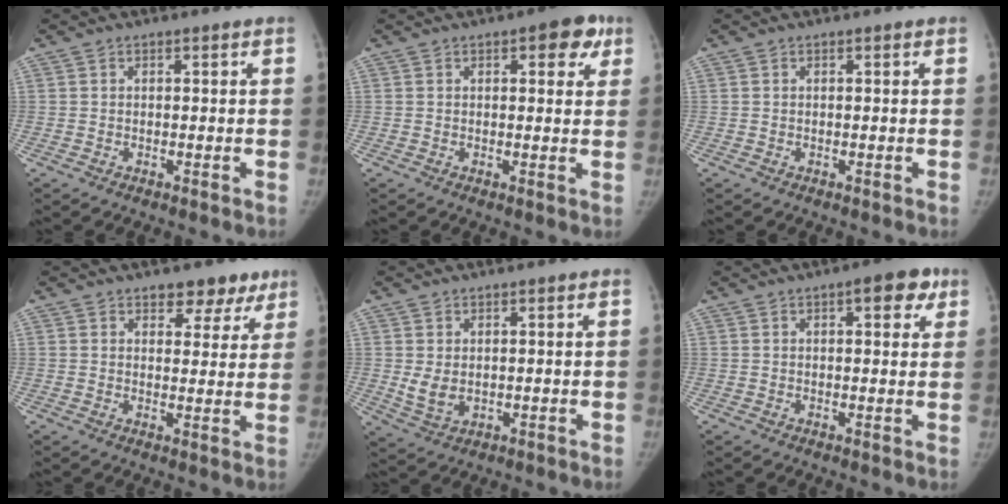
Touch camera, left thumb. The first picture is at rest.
{"total": 5.9, "force": [2.8, 2.8, 4.4], "torque": [-0.022, -0.004, 0.026]}
{"total": 0.0}
{"total": 6.5, "force": [4.5, 4.0, 2.4], "torque": [0.016, -0.019, 0.060]}
{"total": 4.0, "force": [0.4, 2.8, 2.8], "torque": [-0.042, -0.012, 0.020]}
{"total": 5.8, "force": [2.8, 2.5, 4.5], "torque": [-0.032, -0.004, 0.028]}